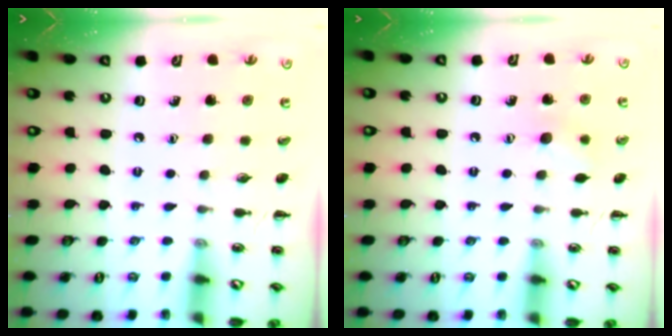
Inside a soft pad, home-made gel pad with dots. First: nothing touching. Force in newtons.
{"total": 6.2, "press": 6.0, "slide": 1.4}